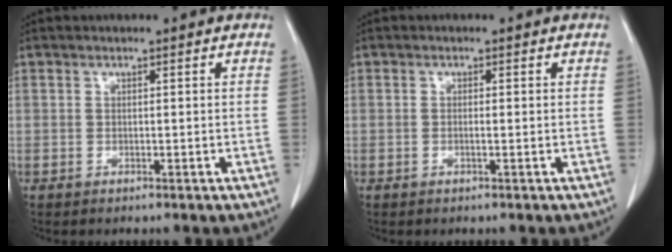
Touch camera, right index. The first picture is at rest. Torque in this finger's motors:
{"motor_torque": [-0.05, 0.02, -0.01, 0.00]}